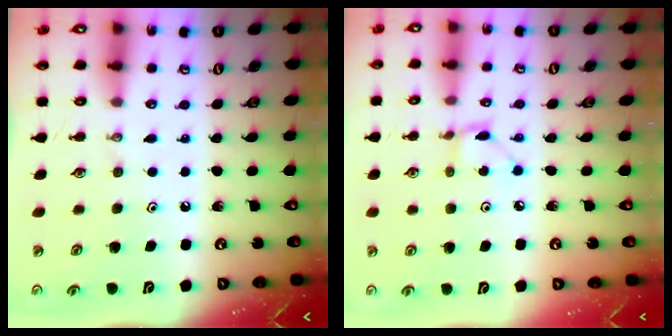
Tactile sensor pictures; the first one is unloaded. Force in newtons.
{"total": 2.1, "press": 2.0, "slide": 0.2}